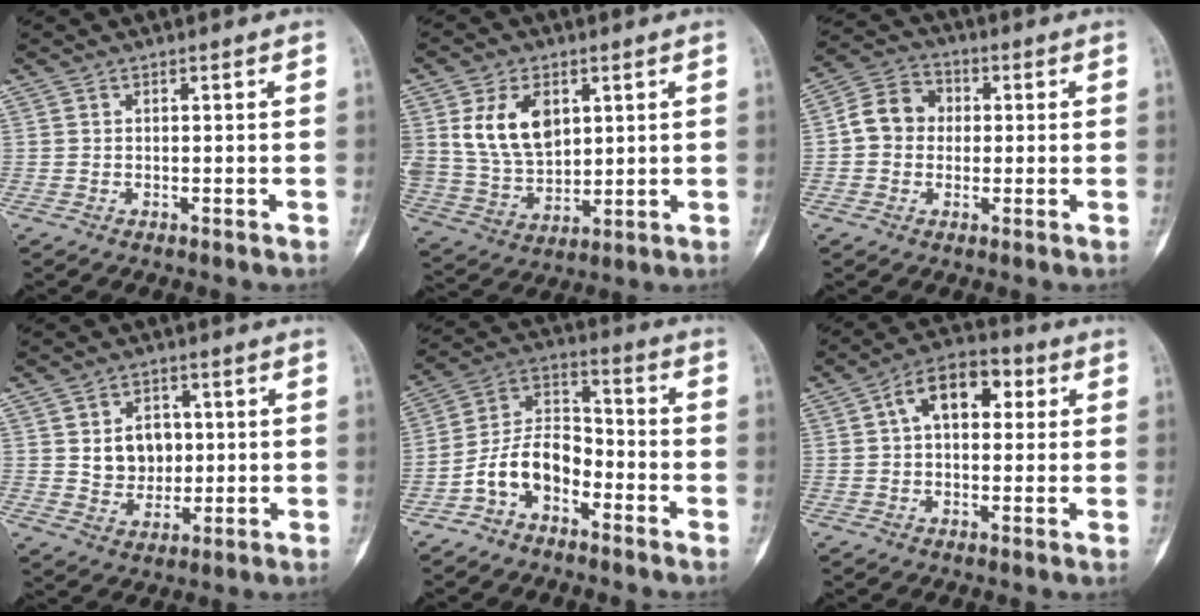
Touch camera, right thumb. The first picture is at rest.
{"total": 13.1, "force": [4.3, 8.7, 8.8], "torque": [-0.142, -0.017, 0.096]}
{"total": 7.8, "force": [0.2, 6.8, 3.9], "torque": [-0.048, 0.022, -0.012]}
{"total": 8.0, "force": [1.2, 6.4, 4.6], "torque": [-0.036, -0.005, 0.027]}
{"total": 10.3, "force": [-5.0, 6.4, 6.4], "torque": [-0.109, 0.065, -0.105]}
{"total": 11.1, "force": [2.7, 6.8, 8.4], "torque": [-0.112, 0.024, 0.033]}